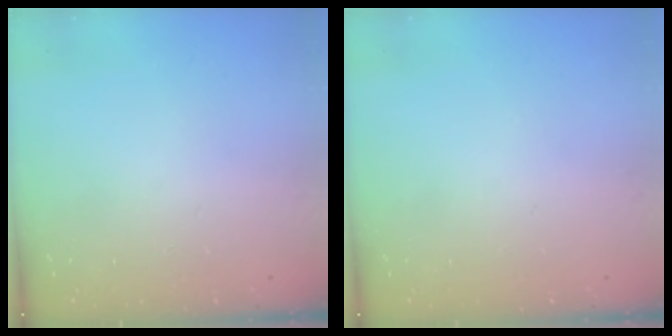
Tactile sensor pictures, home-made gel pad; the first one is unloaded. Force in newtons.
{"total": 0.0}